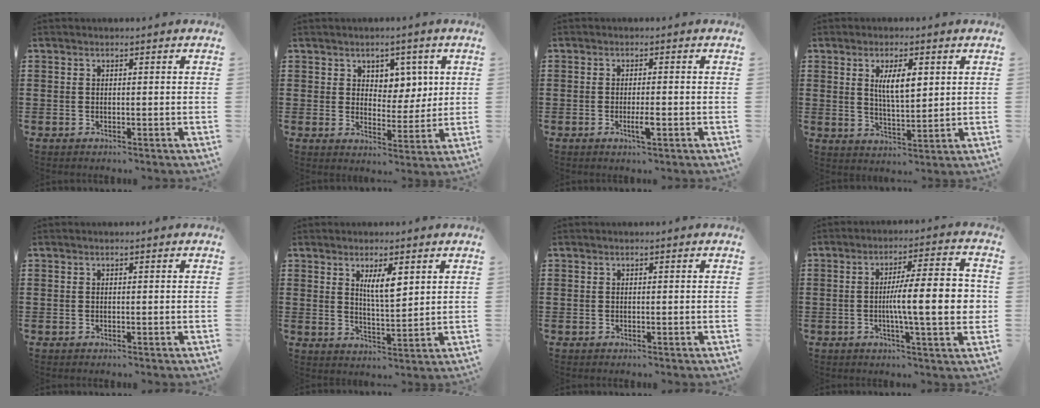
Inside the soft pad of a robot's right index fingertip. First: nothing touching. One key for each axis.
{"total": 4.9, "fx": 2.7, "fy": 3.8, "fz": 1.4, "tx": -0.031, "ty": 0.004, "tz": 0.044}
{"total": 2.9, "fx": -1.1, "fy": 0.3, "fz": 2.6, "tx": -0.051, "ty": -0.004, "tz": -0.022}
{"total": 5.7, "fx": 1.8, "fy": 1.7, "fz": 5.1, "tx": -0.098, "ty": 0.002, "tz": 0.028}
{"total": 0.0}
{"total": 5.0, "fx": 2.3, "fy": 1.3, "fz": 4.2, "tx": -0.081, "ty": 0.001, "tz": 0.037}
{"total": 0.0}
{"total": 12.0, "fx": -0.5, "fy": 2.1, "fz": 11.8, "tx": -0.178, "ty": -0.005, "tz": -0.013}